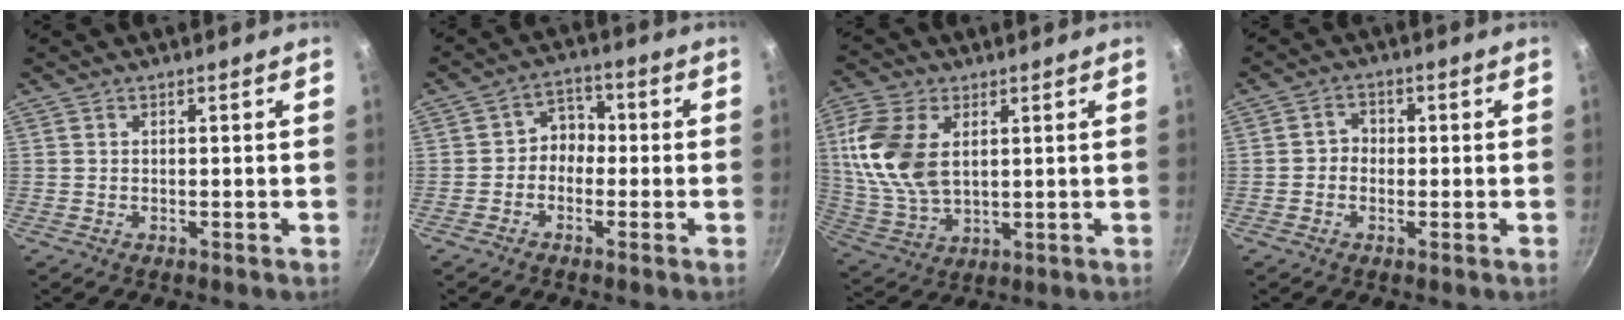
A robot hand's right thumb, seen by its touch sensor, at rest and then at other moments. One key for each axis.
{"total": 4.3, "fx": -1.2, "fy": 3.6, "fz": 2.0, "tx": -0.001, "ty": 0.024, "tz": -0.034}
{"total": 13.7, "fx": 3.2, "fy": 8.3, "fz": 10.4, "tx": -0.206, "ty": -0.009, "tz": 0.069}
{"total": 3.1, "fx": -0.5, "fy": 2.8, "fz": 1.4, "tx": -0.005, "ty": 0.012, "tz": -0.015}